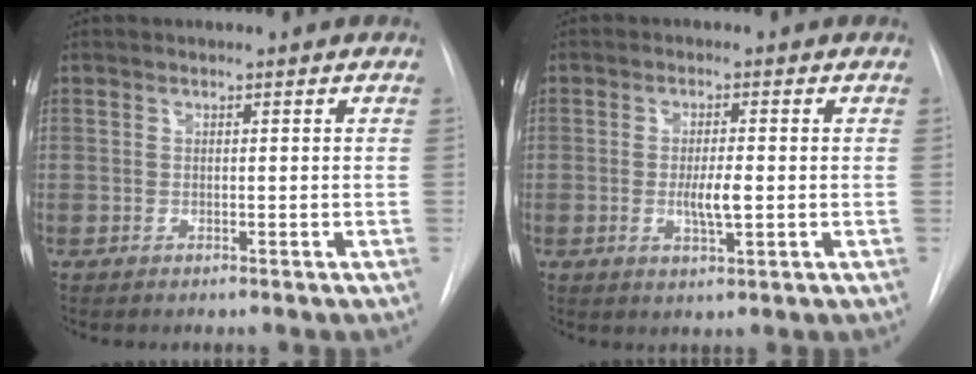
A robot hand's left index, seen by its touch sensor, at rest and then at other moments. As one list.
[{"total": 3.8, "force": [-0.5, 0.7, 3.7], "torque": [-0.069, -0.005, -0.006]}]